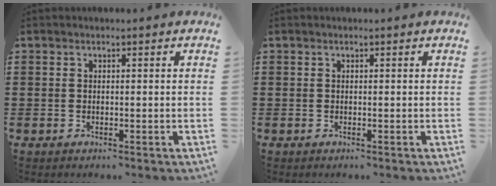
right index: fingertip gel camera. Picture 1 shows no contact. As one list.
[{"total": 0.0}]